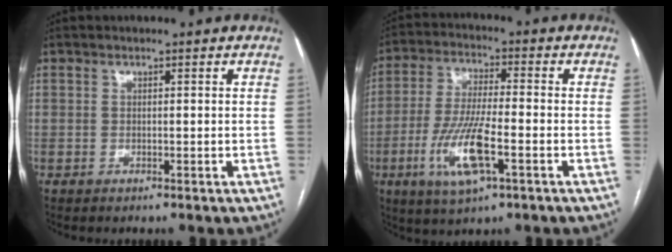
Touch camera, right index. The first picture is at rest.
{"total": 11.3, "force": [-4.1, 2.0, 10.4], "torque": [-0.214, -0.014, -0.075]}